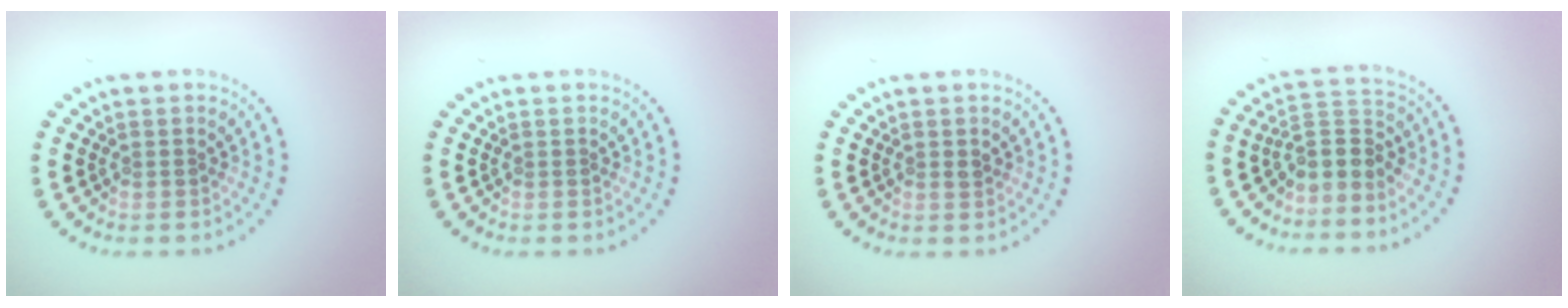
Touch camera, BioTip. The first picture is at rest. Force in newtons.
{"total": 0.0}
{"total": 0.7, "press": 0.7, "slide": 0.1}
{"total": 3.0, "press": 2.3, "slide": 1.9}